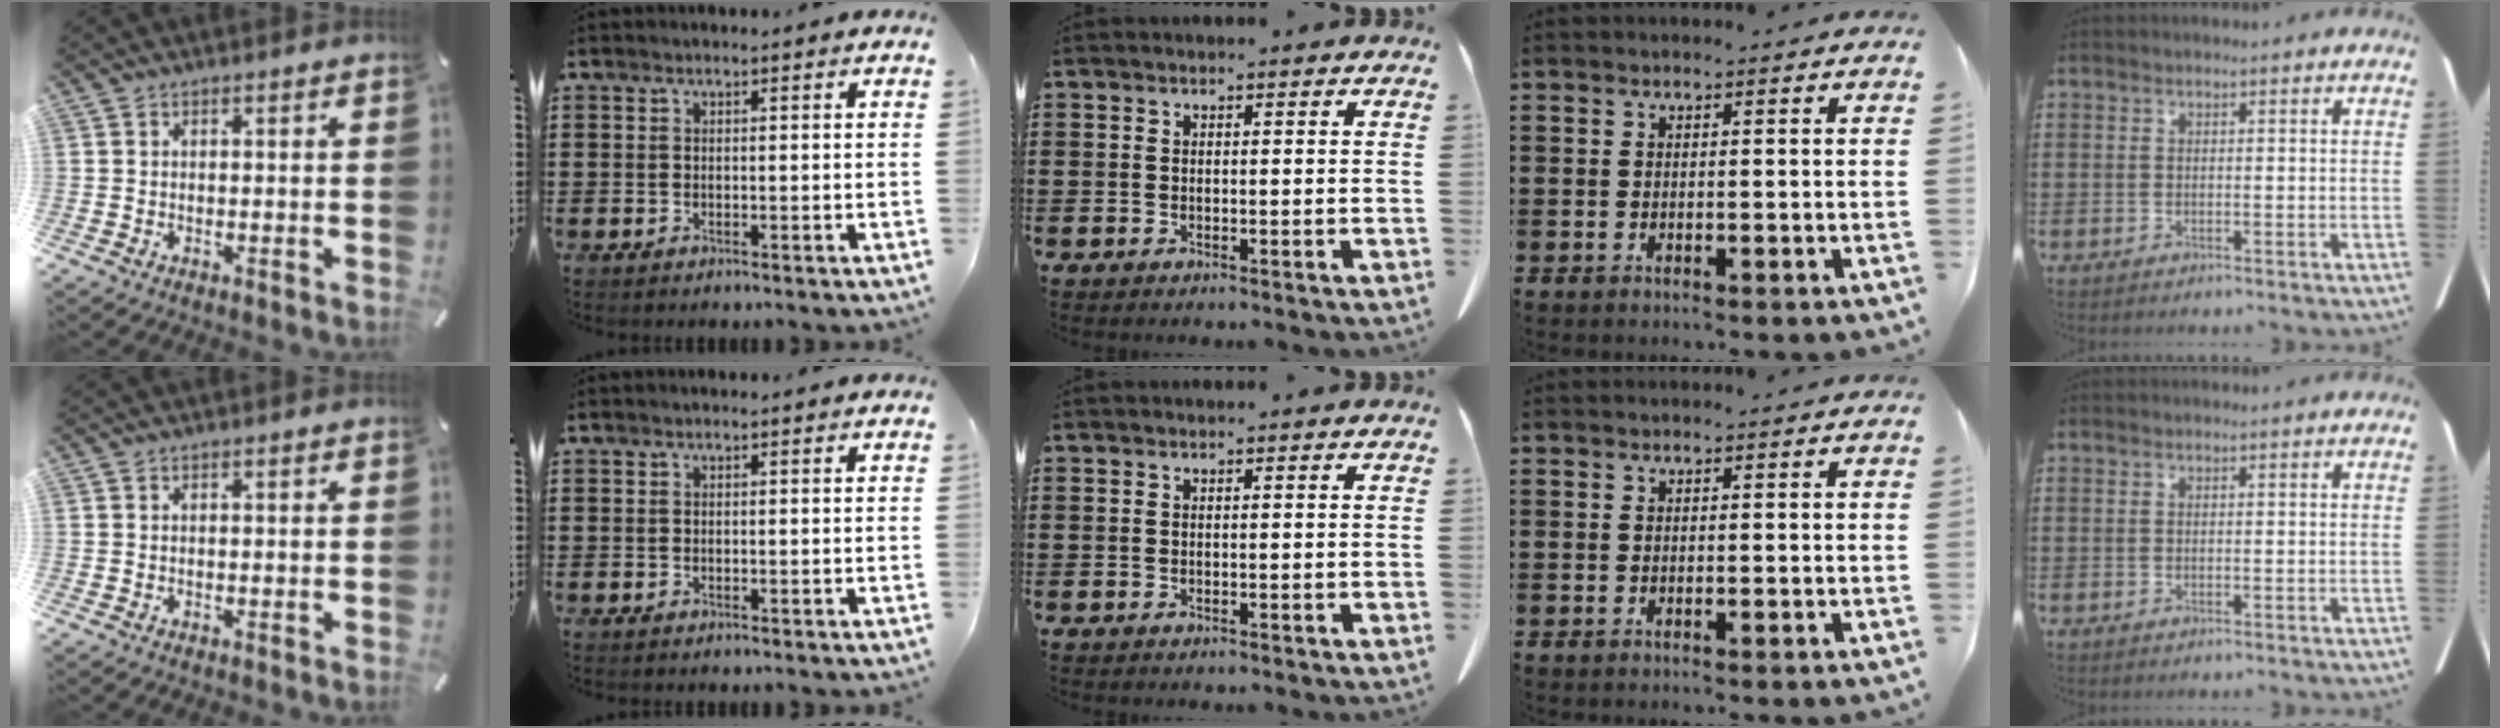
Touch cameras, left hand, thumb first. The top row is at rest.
{}